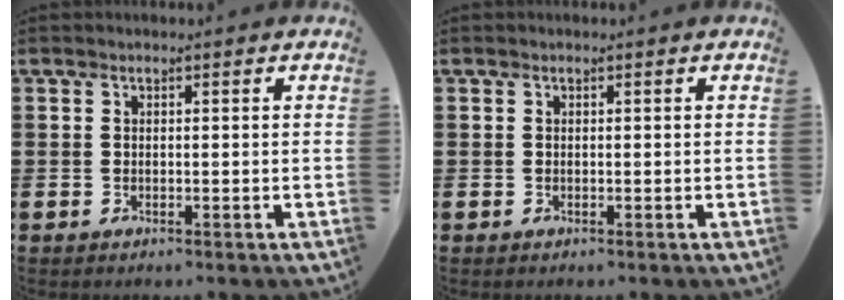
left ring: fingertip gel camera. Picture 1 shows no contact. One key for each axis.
{"total": 0.0}